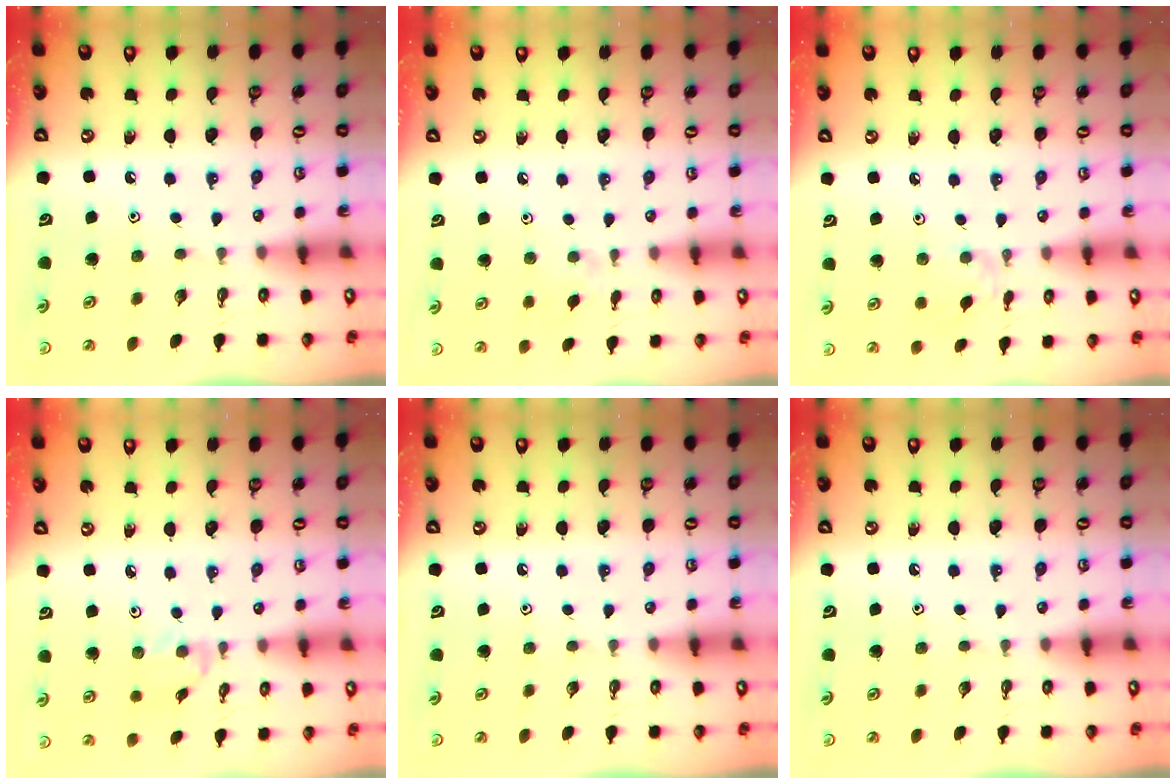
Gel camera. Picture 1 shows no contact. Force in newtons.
{"total": 4.6, "press": 4.5, "slide": 0.8}
{"total": 2.8, "press": 2.8, "slide": 0.5}
{"total": 2.6, "press": 2.6, "slide": 0.4}
{"total": 0.0}
{"total": 0.0}